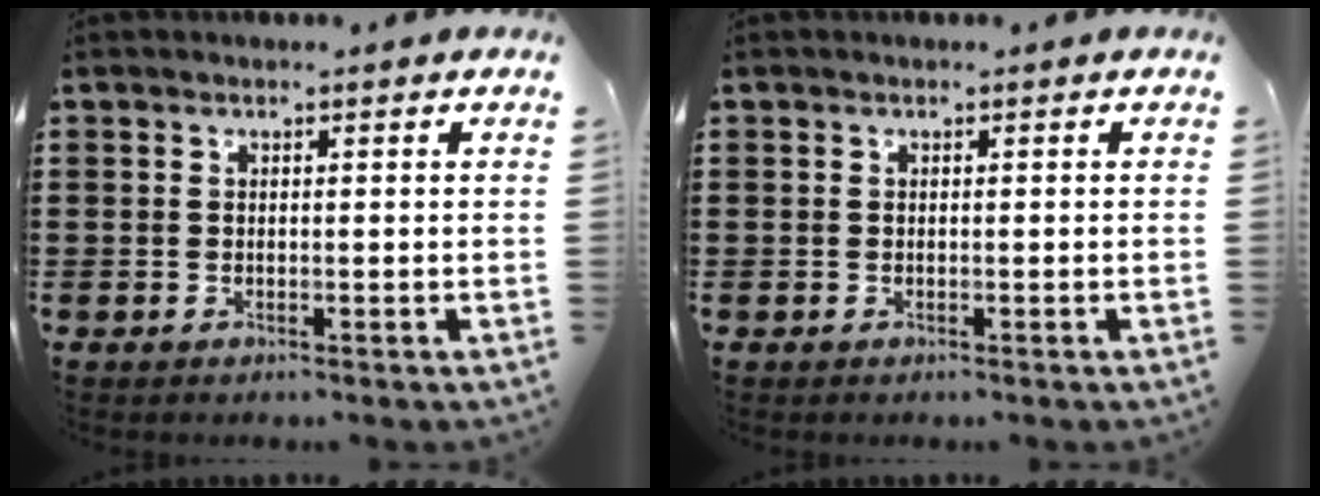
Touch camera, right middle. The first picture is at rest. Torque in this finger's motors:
{"motor_torque": [0.00, 0.00, 0.00, 0.00]}